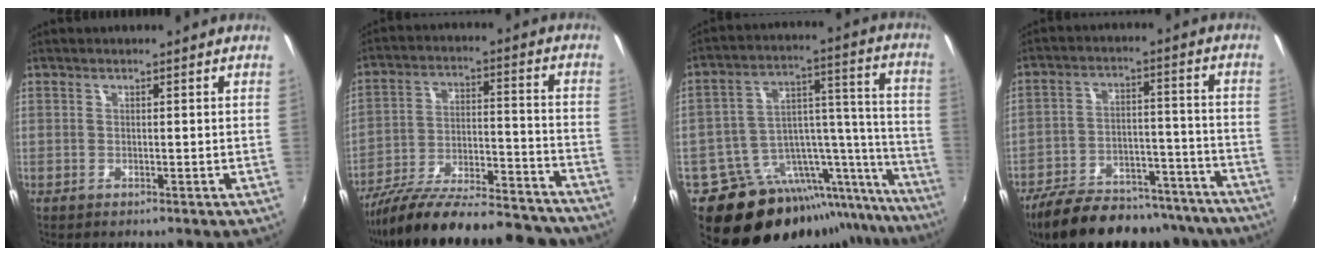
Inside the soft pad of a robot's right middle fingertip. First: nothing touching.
{"total": 27.5, "force": [-23.5, 7.0, 12.4], "torque": [-0.219, -0.016, -0.332]}
{"total": 26.0, "force": [-20.2, 11.7, 11.5], "torque": [-0.150, 0.052, -0.282]}
{"total": 25.5, "force": [-21.6, 9.0, 10.4], "torque": [-0.199, 0.009, -0.281]}